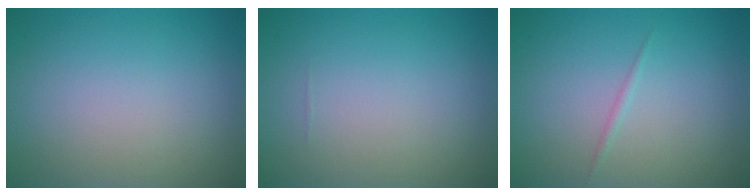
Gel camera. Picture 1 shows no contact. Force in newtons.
{"total": 0.0}
{"total": 0.5, "press": 0.5, "slide": 0.0}